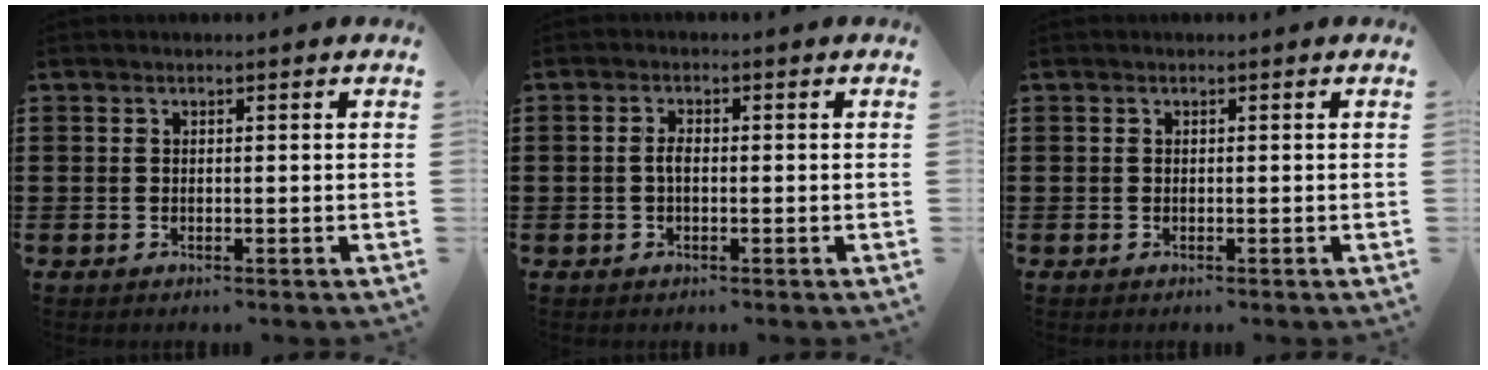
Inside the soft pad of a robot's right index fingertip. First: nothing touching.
{"total": 1.9, "force": [-0.3, 0.8, 1.7], "torque": [-0.039, -0.002, -0.009]}
{"total": 0.0}